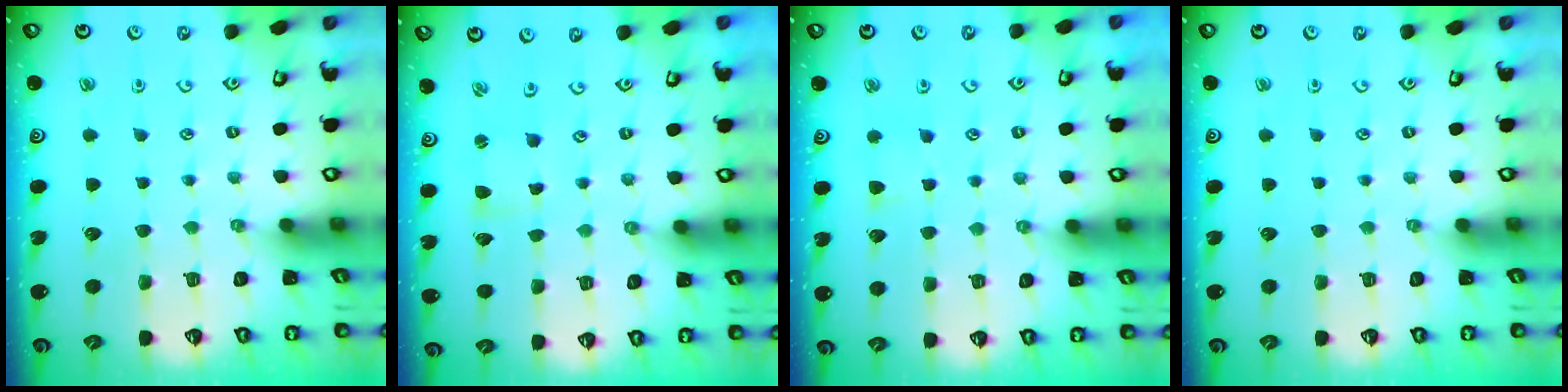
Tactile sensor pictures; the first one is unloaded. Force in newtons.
{"total": 1.0, "press": 1.0, "slide": 0.3}
{"total": 3.1, "press": 3.0, "slide": 0.6}
{"total": 0.0}